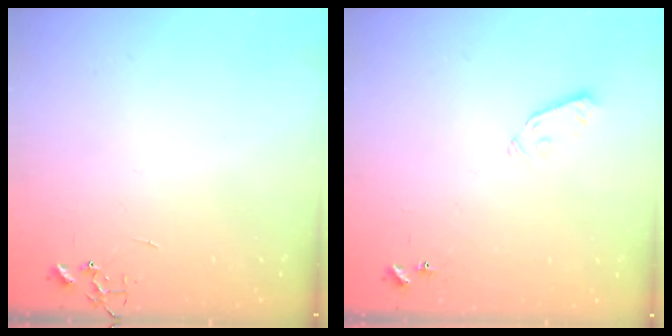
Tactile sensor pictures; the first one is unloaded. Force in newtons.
{"total": 3.7, "press": 3.6, "slide": 0.9}